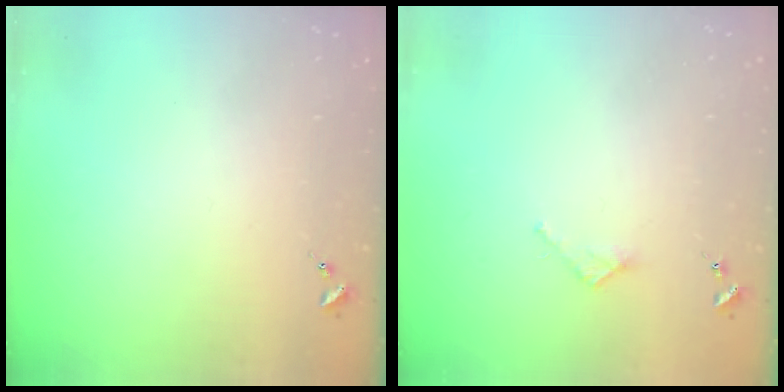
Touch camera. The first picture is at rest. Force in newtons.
{"total": 2.7, "press": 2.7, "slide": 0.2}